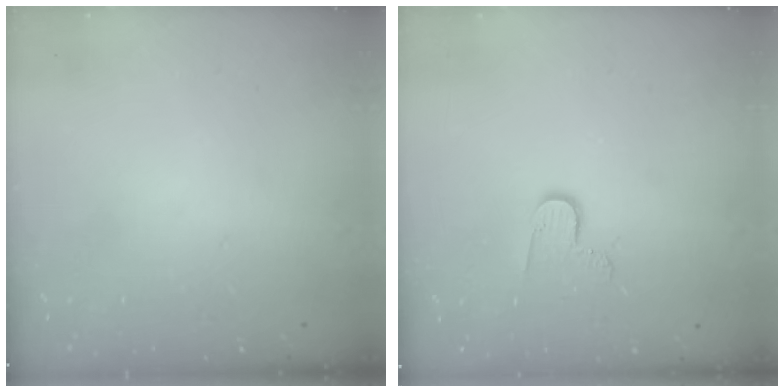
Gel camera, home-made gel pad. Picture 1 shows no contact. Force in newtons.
{"total": 6.5, "press": 6.4, "slide": 0.6}